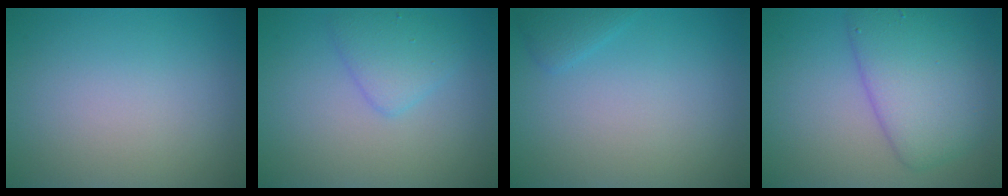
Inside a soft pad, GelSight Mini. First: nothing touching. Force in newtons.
{"total": 2.6, "press": 2.6, "slide": 0.0}
{"total": 1.1, "press": 1.1, "slide": 0.0}
{"total": 6.1, "press": 6.1, "slide": 0.1}